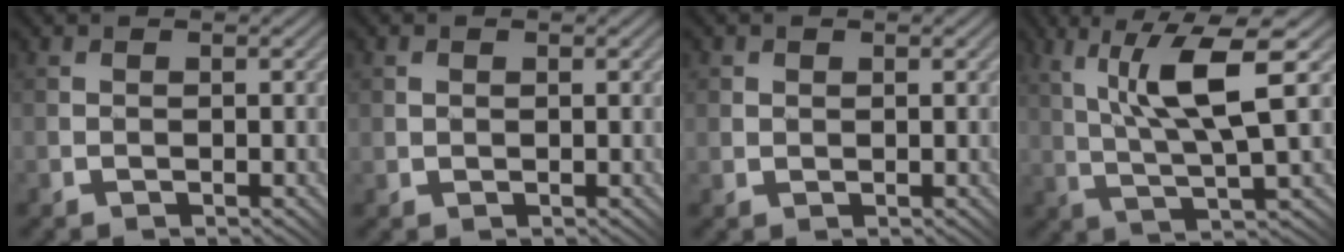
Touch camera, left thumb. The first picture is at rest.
{"total": 1.0, "force": [0.5, 0.9, 0.1], "torque": [-0.005, 0.001, 0.011]}
{"total": 1.6, "force": [0.8, 1.4, 0.1], "torque": [-0.011, 0.003, 0.016]}
{"total": 8.8, "force": [3.5, 1.2, 7.9], "torque": [-0.149, 0.012, 0.065]}